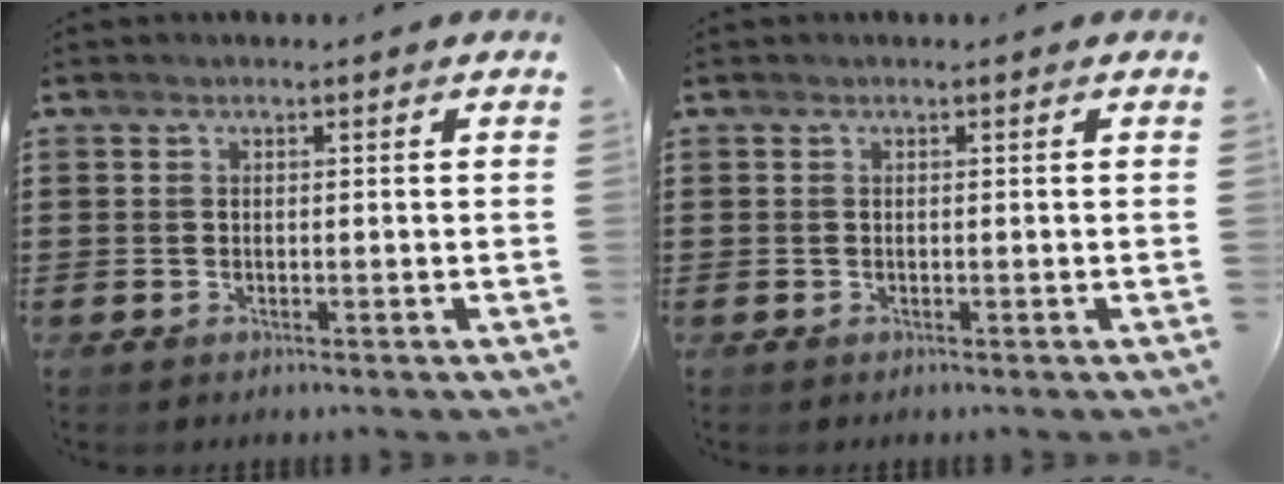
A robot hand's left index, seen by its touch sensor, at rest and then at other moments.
{"total": 0.0}